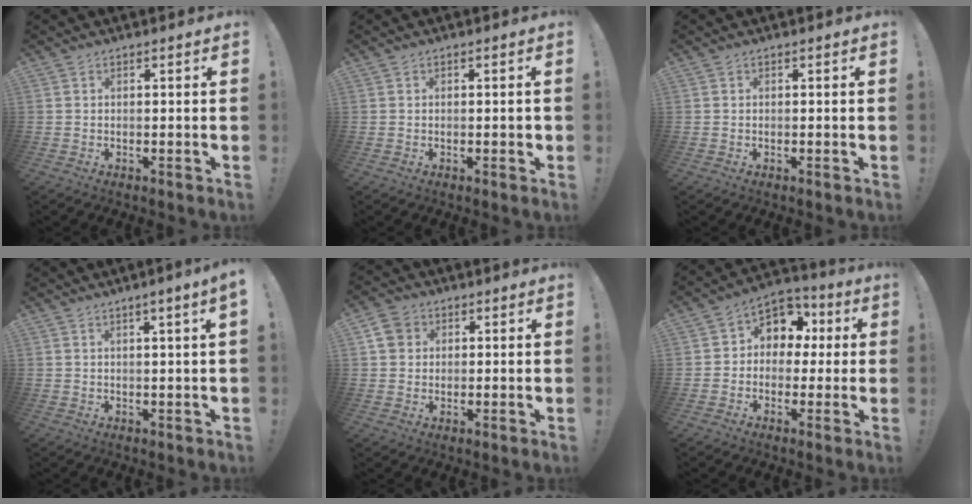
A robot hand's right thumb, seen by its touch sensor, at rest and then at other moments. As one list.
[{"total": 1.3, "force": [-0.4, 0.9, 0.8], "torque": [-0.020, 0.009, -0.007]}, {"total": 0.0}, {"total": 2.9, "force": [1.1, -0.6, 2.6], "torque": [-0.046, -0.002, 0.017]}, {"total": 5.9, "force": [2.3, 5.0, 2.0], "torque": [-0.034, -0.001, 0.047]}, {"total": 8.7, "force": [1.0, 7.9, 3.6], "torque": [-0.047, 0.001, 0.026]}]